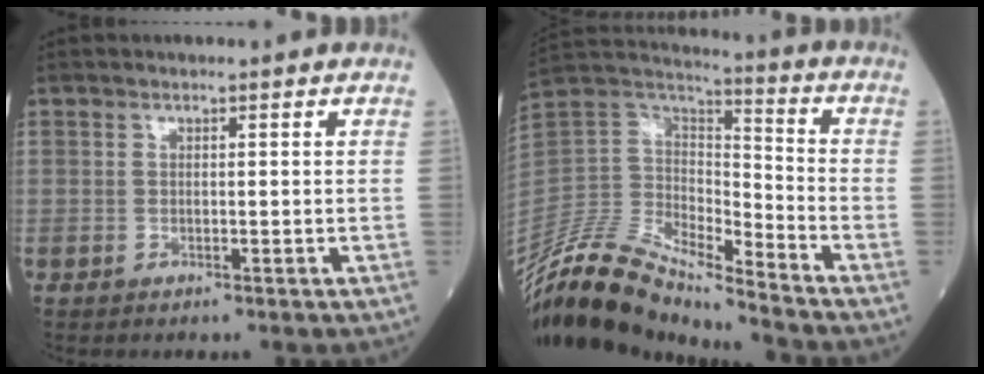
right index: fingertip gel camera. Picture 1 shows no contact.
{"total": 17.4, "force": [-15.8, 2.5, 6.8], "torque": [-0.135, 0.037, -0.305]}